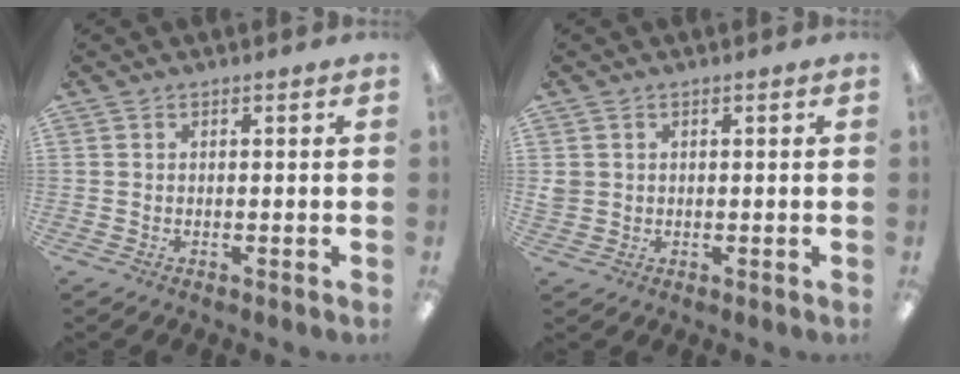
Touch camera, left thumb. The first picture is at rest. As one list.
[{"total": 1.9, "force": [0.6, 1.8, 0.2], "torque": [-0.008, 0.003, 0.010]}]